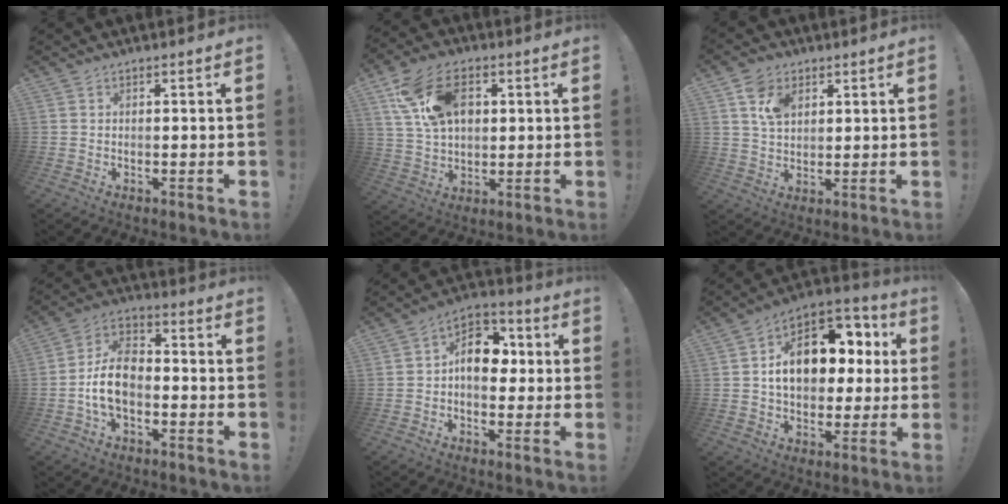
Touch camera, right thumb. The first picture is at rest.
{"total": 16.8, "force": [5.8, 11.2, 11.0], "torque": [-0.193, -0.005, 0.112]}
{"total": 8.5, "force": [4.0, 5.8, 4.8], "torque": [-0.078, -0.005, 0.076]}
{"total": 11.7, "force": [-2.7, 7.6, 8.4], "torque": [-0.153, 0.017, -0.048]}
{"total": 11.9, "force": [0.1, 8.4, 8.5], "torque": [-0.112, 0.023, 0.008]}
{"total": 17.5, "force": [2.5, 12.1, 12.4], "torque": [-0.172, 0.004, 0.050]}